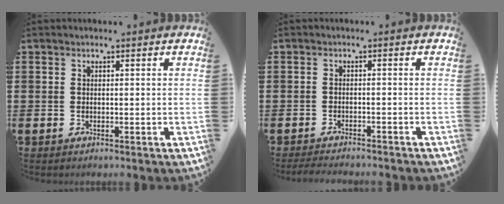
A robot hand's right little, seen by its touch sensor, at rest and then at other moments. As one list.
[{"total": 1.5, "force": [-1.5, 0.0, 0.2], "torque": [-0.007, 0.003, -0.031]}]